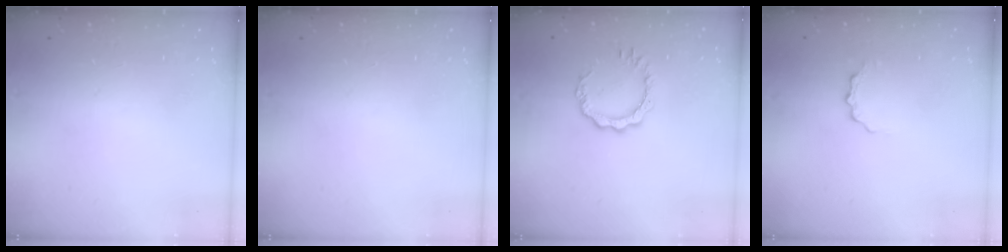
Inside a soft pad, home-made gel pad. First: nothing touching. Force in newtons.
{"total": 0.0}
{"total": 6.2, "press": 6.2, "slide": 0.6}
{"total": 3.3, "press": 3.3, "slide": 0.4}